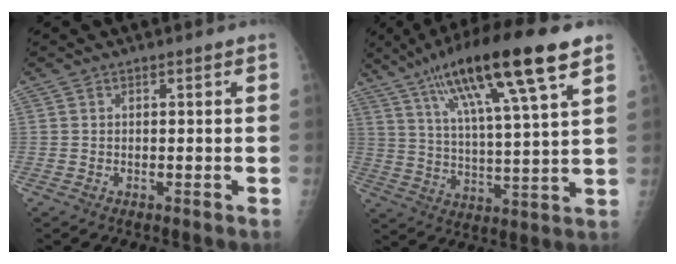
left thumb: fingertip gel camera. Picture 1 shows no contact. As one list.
[{"total": 20.3, "force": [11.3, 3.0, 16.6], "torque": [-0.282, -0.018, 0.195]}]